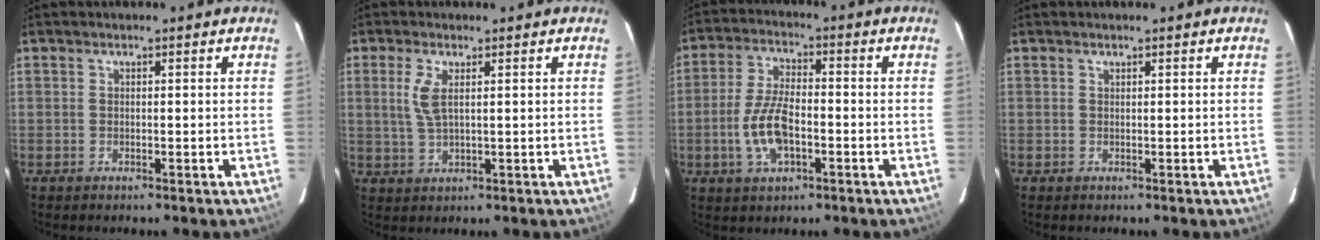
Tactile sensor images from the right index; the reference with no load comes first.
{"total": 4.3, "force": [1.3, 1.3, 3.9], "torque": [-0.083, 0.000, 0.028]}
{"total": 9.0, "force": [-2.6, 4.0, 7.6], "torque": [-0.160, 0.003, -0.046]}
{"total": 0.0}